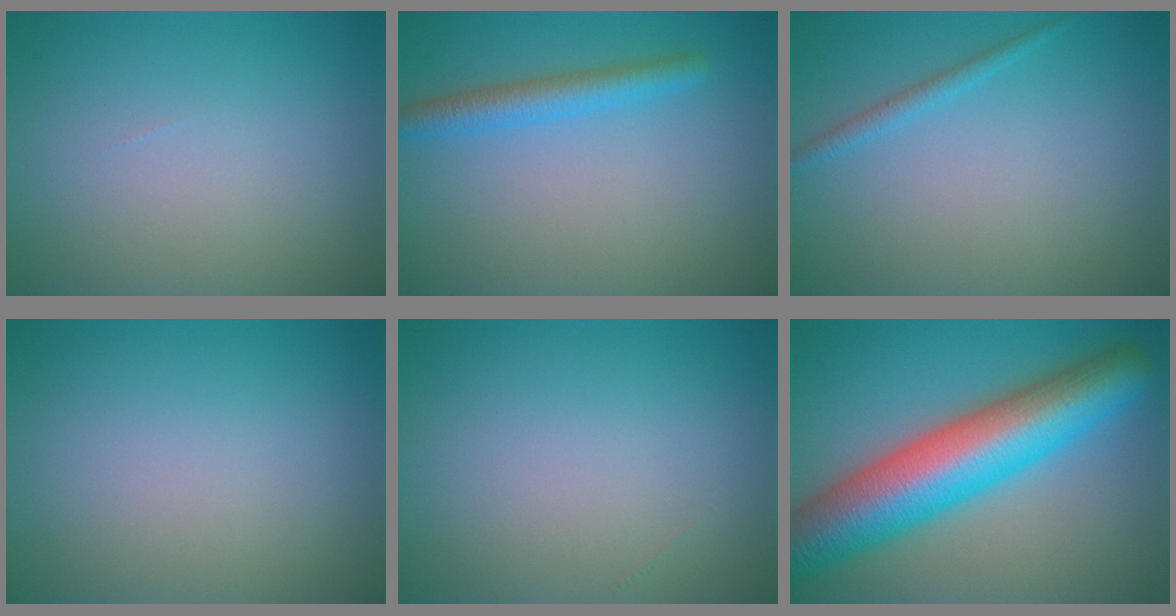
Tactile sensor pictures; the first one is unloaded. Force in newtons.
{"total": 2.8, "press": 2.8, "slide": 0.1}
{"total": 1.2, "press": 1.1, "slide": 0.1}
{"total": 0.0}
{"total": 0.0}
{"total": 11.8, "press": 11.8, "slide": 0.3}